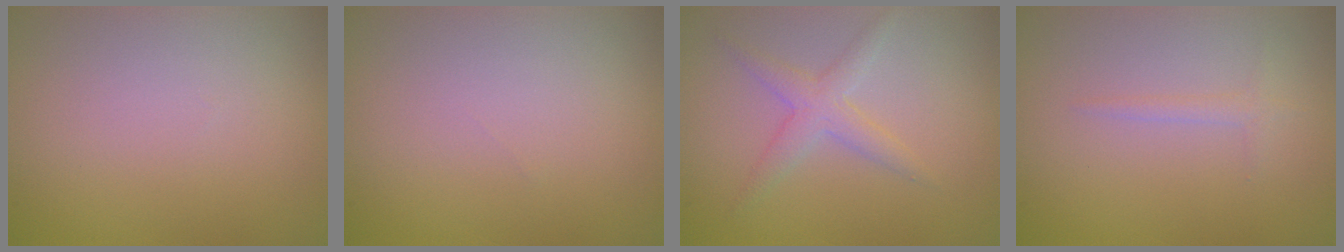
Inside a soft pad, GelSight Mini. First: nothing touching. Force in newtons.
{"total": 0.0}
{"total": 2.4, "press": 2.4, "slide": 0.1}
{"total": 0.8, "press": 0.8, "slide": 0.1}